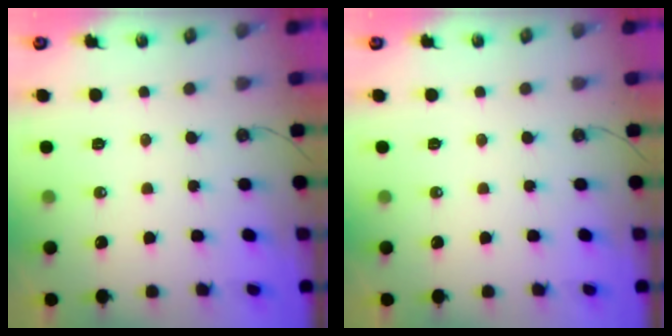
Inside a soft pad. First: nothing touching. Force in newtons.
{"total": 0.0}